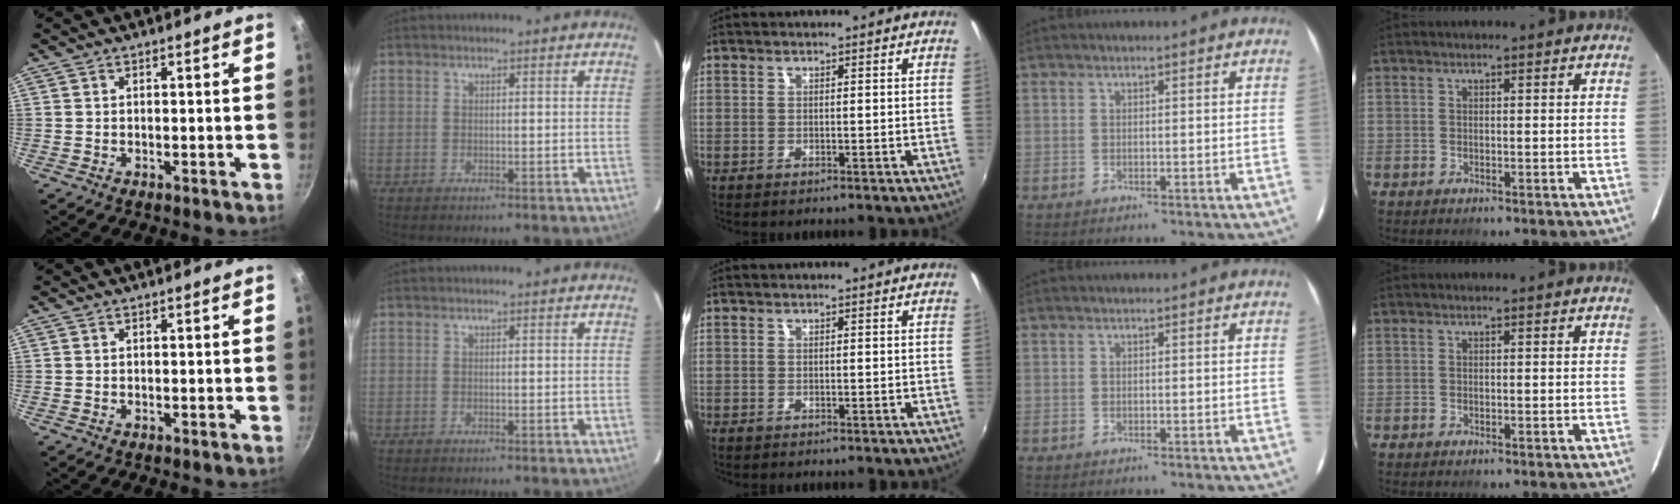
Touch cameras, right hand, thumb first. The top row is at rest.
{}